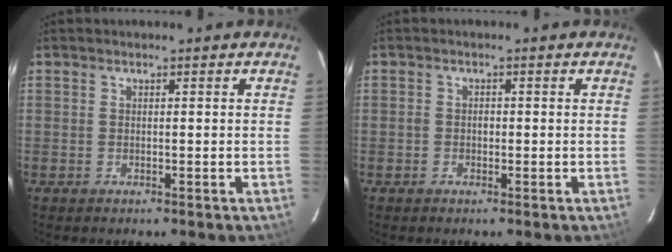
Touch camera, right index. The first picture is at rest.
{"total": 1.0, "force": [-0.3, 0.8, 0.5], "torque": [-0.007, 0.004, -0.007]}